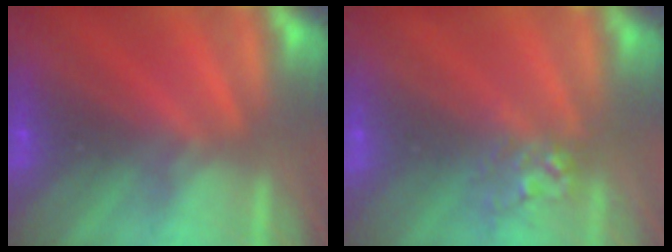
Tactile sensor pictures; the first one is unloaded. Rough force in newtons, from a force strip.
{"total": 2.7}